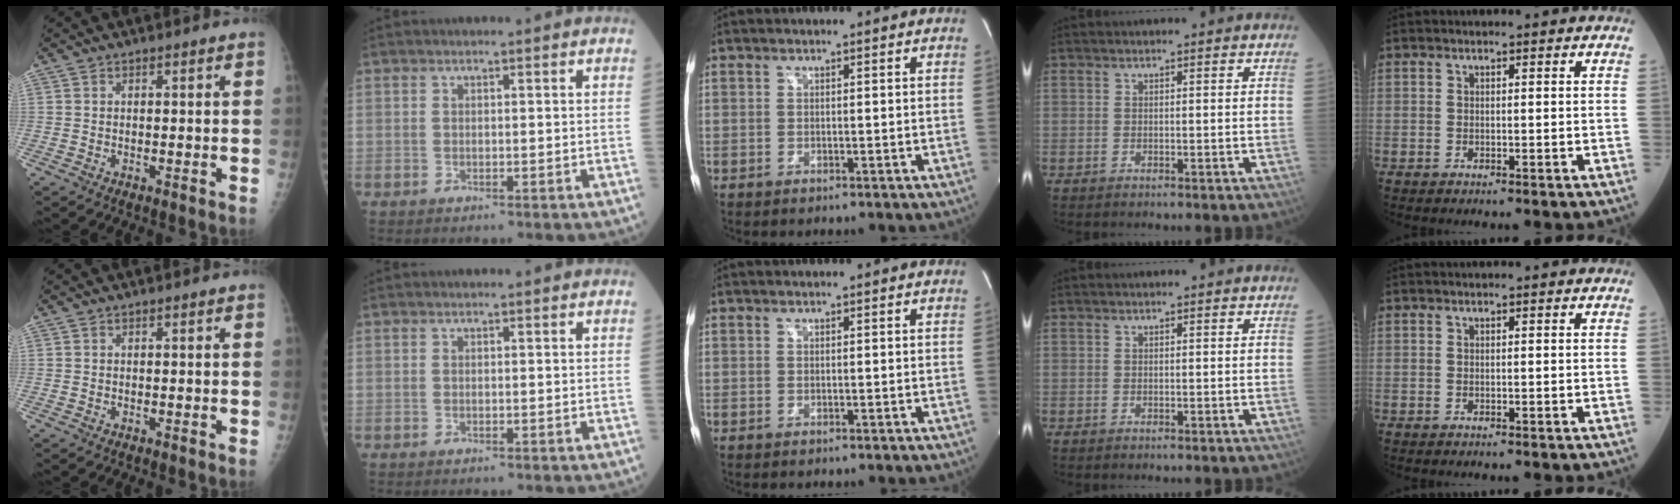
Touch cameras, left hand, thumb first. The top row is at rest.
{}